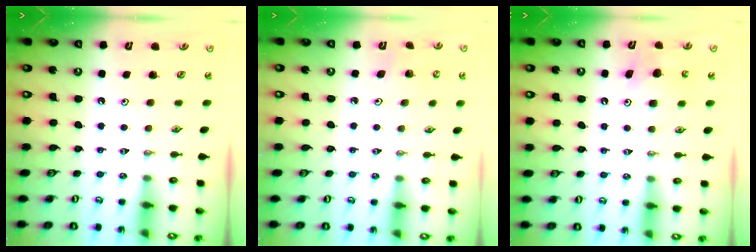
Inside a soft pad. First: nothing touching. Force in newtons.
{"total": 2.3, "press": 2.3, "slide": 0.2}
{"total": 6.1, "press": 6.1, "slide": 0.6}